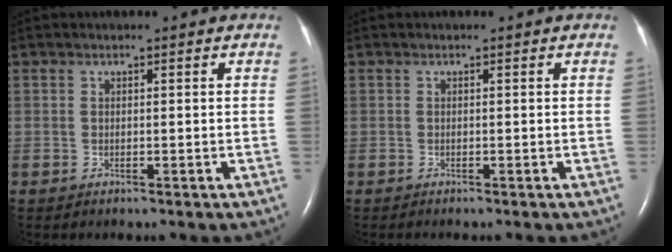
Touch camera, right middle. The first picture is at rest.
{"total": 0.0}